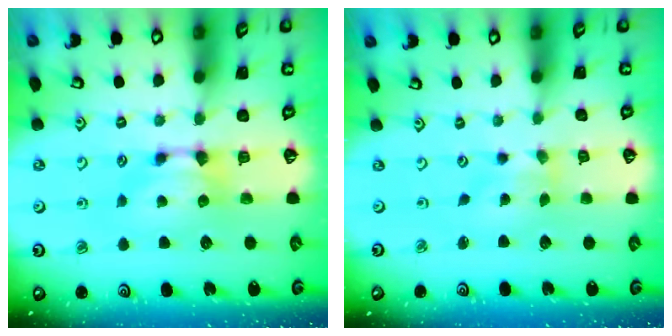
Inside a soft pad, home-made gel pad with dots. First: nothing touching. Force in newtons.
{"total": 1.8, "press": 1.5, "slide": 1.1}